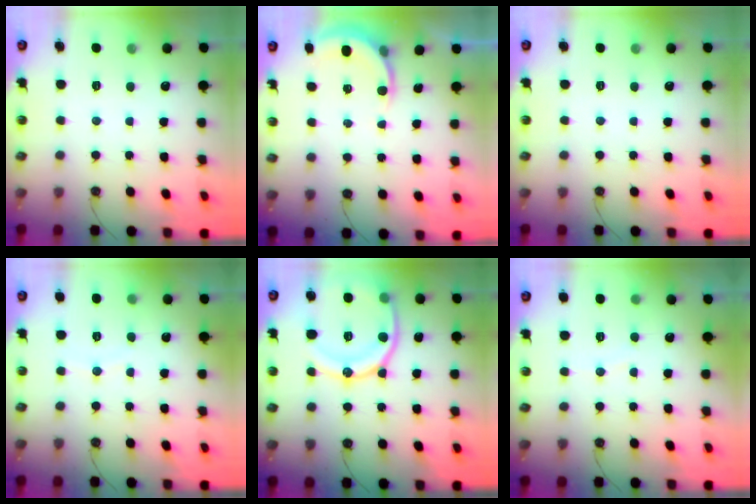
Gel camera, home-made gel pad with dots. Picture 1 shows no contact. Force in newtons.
{"total": 5.4, "press": 5.4, "slide": 0.2}
{"total": 0.0}
{"total": 2.6, "press": 2.6, "slide": 0.3}
{"total": 19.3, "press": 19.2, "slide": 2.2}
{"total": 2.2, "press": 2.0, "slide": 0.9}